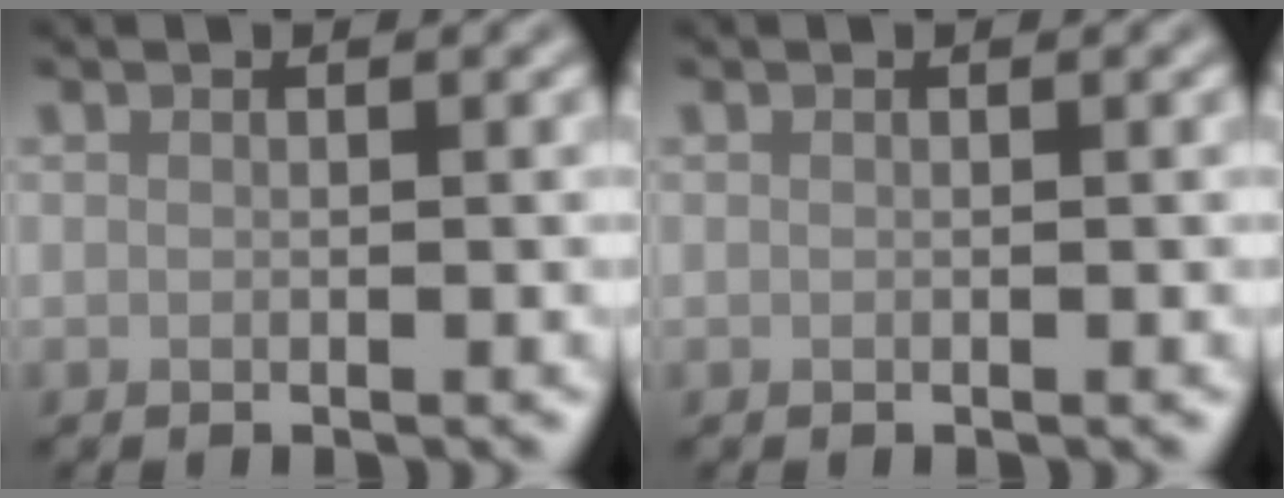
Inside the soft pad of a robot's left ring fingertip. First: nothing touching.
{"total": 0.0}